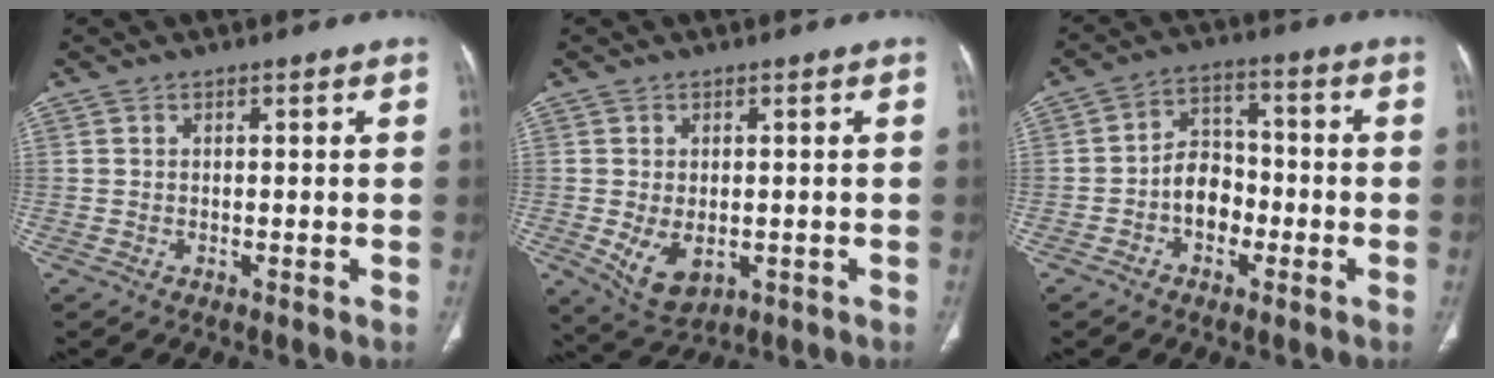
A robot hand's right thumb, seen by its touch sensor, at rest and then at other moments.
{"total": 6.6, "force": [-1.3, 4.2, 4.9], "torque": [-0.081, -0.009, -0.004]}
{"total": 7.5, "force": [-2.4, 5.6, 4.4], "torque": [-0.044, 0.032, -0.052]}